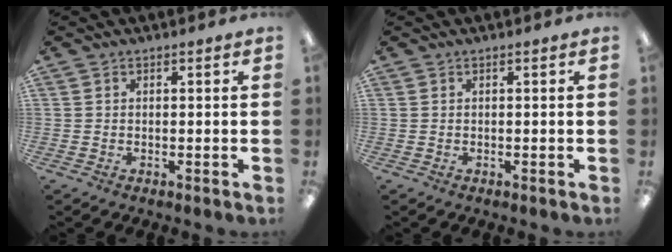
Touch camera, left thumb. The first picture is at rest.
{"total": 0.0}